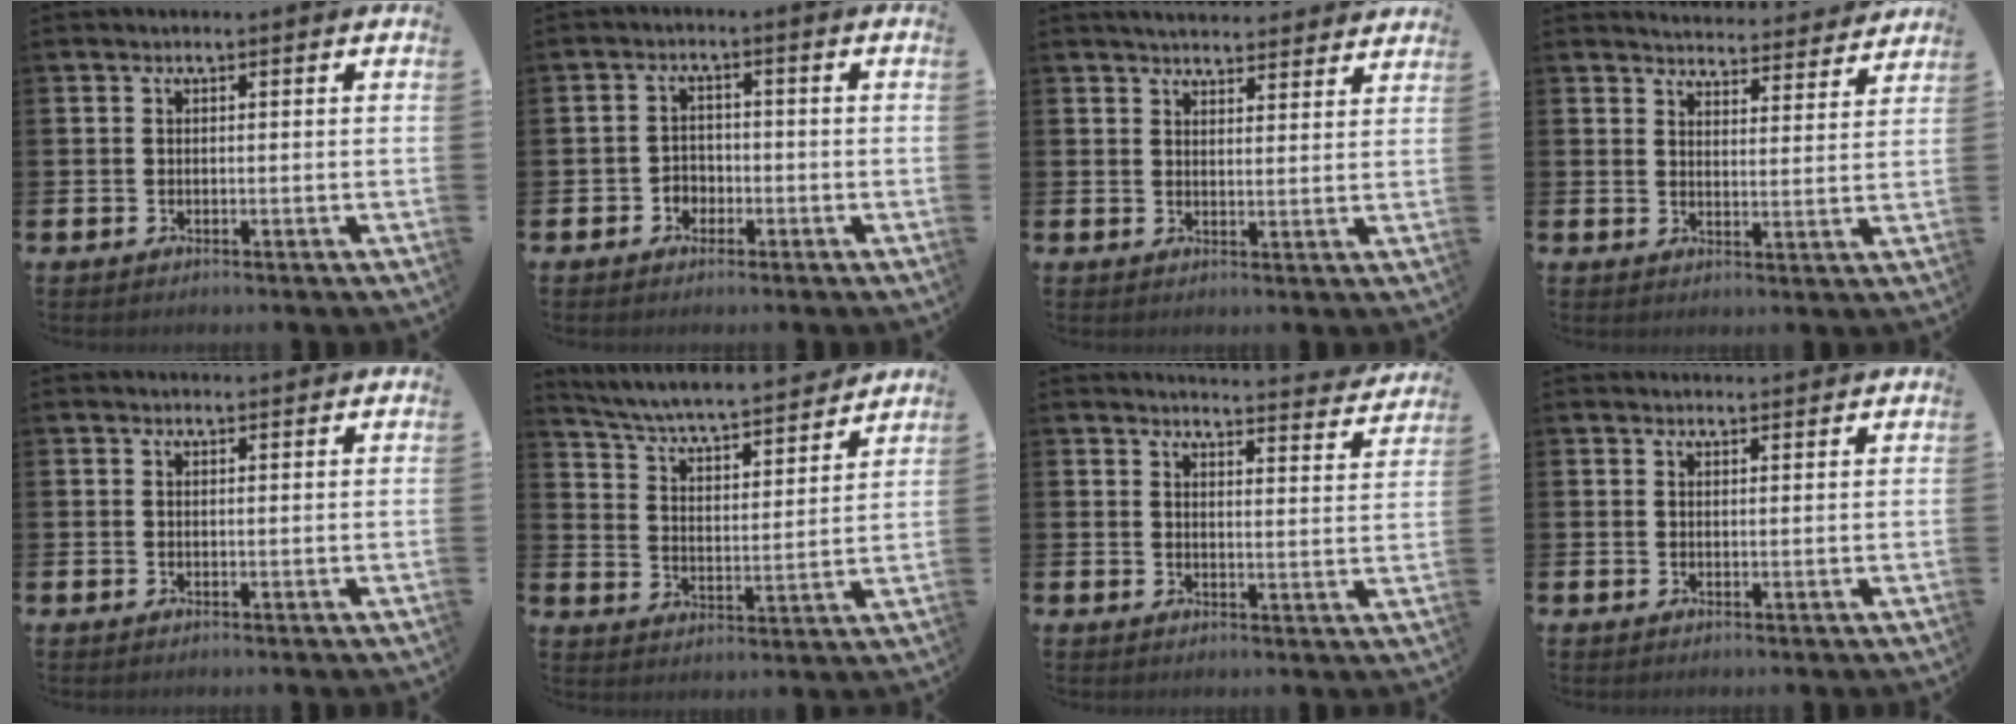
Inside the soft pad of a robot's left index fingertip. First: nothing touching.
{"total": 2.5, "force": [-1.4, 1.9, 0.5], "torque": [-0.014, 0.004, -0.033]}
{"total": 4.1, "force": [4.1, 0.5, 0.2], "torque": [-0.011, -0.025, 0.074]}
{"total": 4.5, "force": [4.5, 0.5, -0.1], "torque": [-0.003, -0.043, 0.076]}
{"total": 0.7, "force": [0.6, 0.1, 0.0], "torque": [0.006, -0.002, 0.010]}
{"total": 6.2, "force": [5.8, 0.5, 2.1], "torque": [-0.069, -0.052, 0.093]}
{"total": 4.3, "force": [4.2, 0.0, 0.4], "torque": [0.001, -0.039, 0.069]}
{"total": 1.5, "force": [1.5, 0.2, -0.1], "torque": [0.007, -0.007, 0.026]}